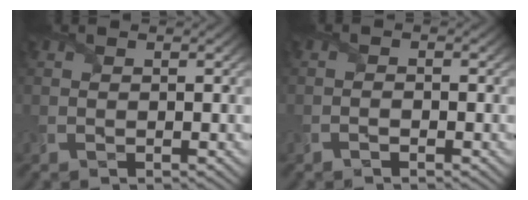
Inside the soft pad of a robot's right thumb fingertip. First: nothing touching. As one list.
[{"total": 0.8, "force": [-0.6, 0.2, 0.4], "torque": [-0.010, 0.001, -0.012]}]